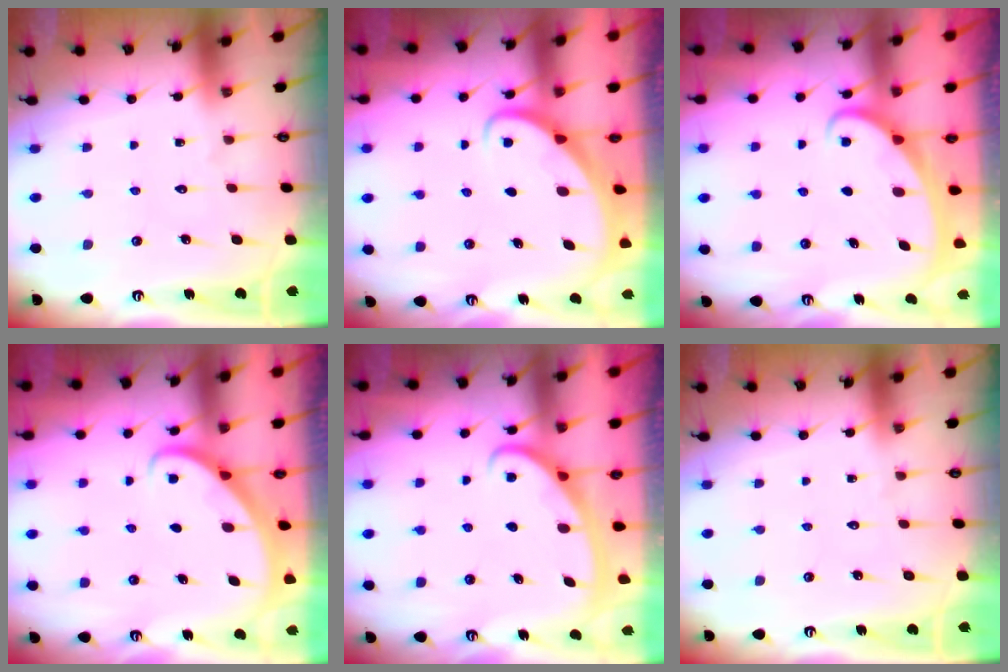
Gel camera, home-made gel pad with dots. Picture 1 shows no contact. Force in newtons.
{"total": 2.2, "press": 2.2, "slide": 0.2}
{"total": 2.2, "press": 2.2, "slide": 0.3}
{"total": 2.8, "press": 2.8, "slide": 0.2}
{"total": 2.8, "press": 2.8, "slide": 0.4}
{"total": 0.0}